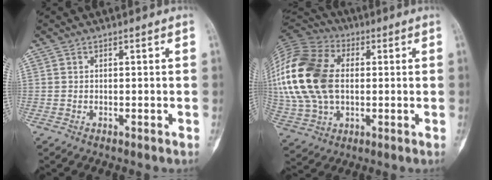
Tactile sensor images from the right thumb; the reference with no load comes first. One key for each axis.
{"total": 25.1, "fx": 2.0, "fy": 16.7, "fz": 18.6, "tx": -0.417, "ty": 0.009, "tz": 0.037}